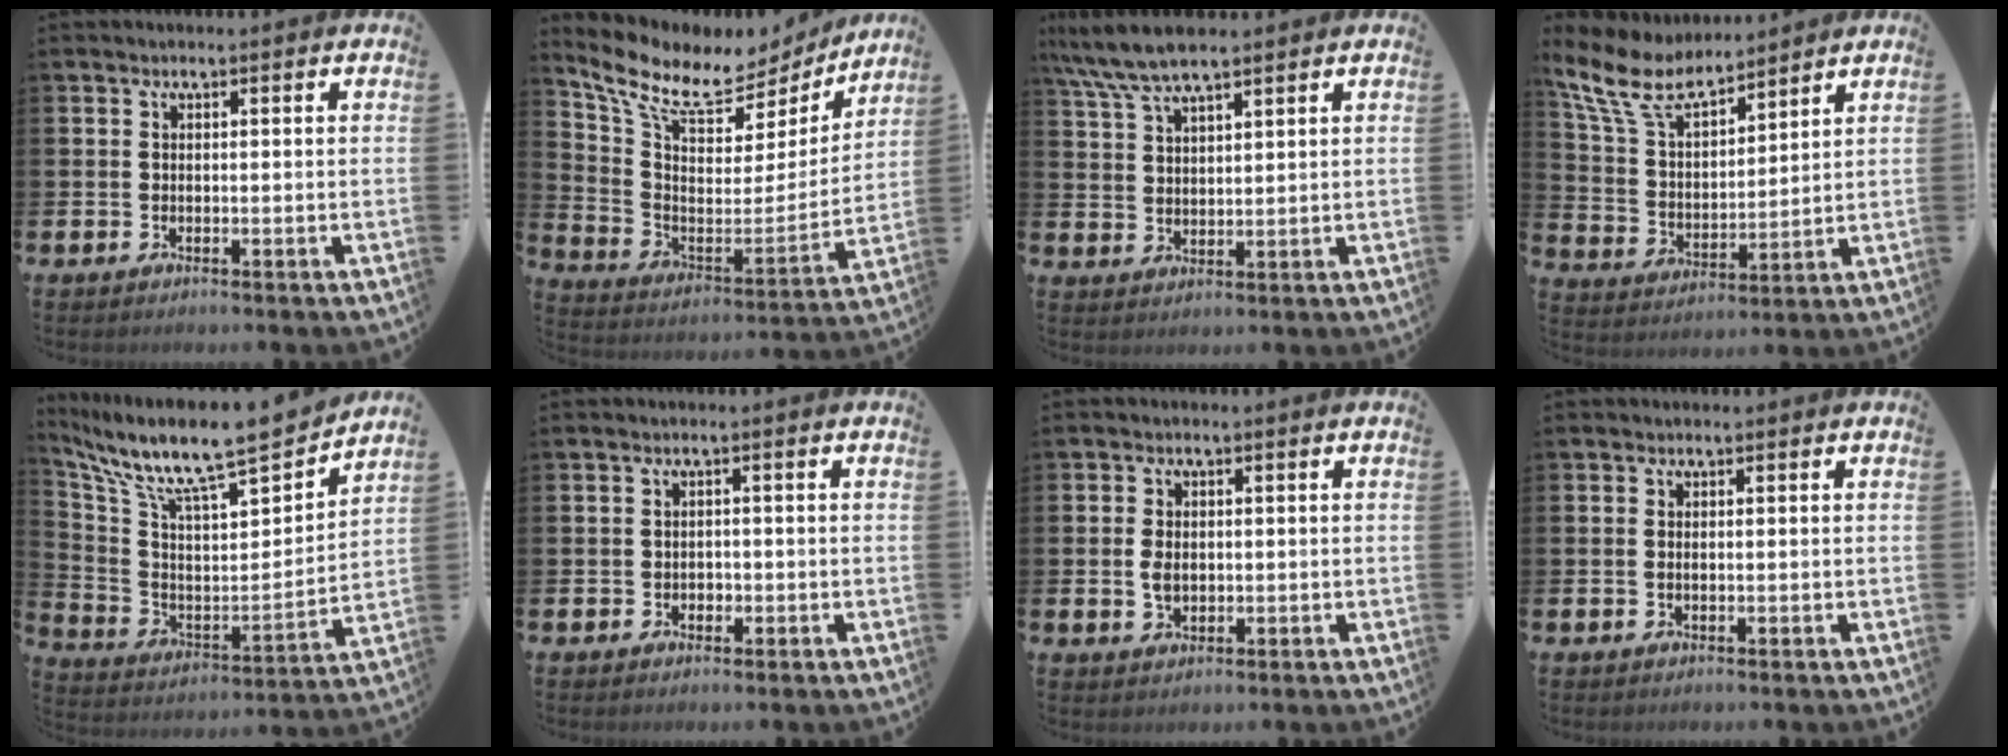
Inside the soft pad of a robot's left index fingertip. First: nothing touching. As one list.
[{"total": 9.5, "force": [8.0, 3.8, 3.4], "torque": [-0.108, -0.056, 0.136]}, {"total": 6.9, "force": [6.1, 1.3, 3.0], "torque": [-0.078, -0.014, 0.112]}, {"total": 8.9, "force": [7.7, 3.0, 3.3], "torque": [-0.102, -0.039, 0.139]}, {"total": 10.8, "force": [9.4, 1.5, 5.1], "torque": [-0.134, -0.078, 0.152]}, {"total": 1.0, "force": [-0.2, 0.9, 0.4], "torque": [-0.005, 0.004, -0.006]}, {"total": 2.8, "force": [0.0, 1.9, 2.0], "torque": [-0.033, 0.005, -0.002]}, {"total": 0.0}]